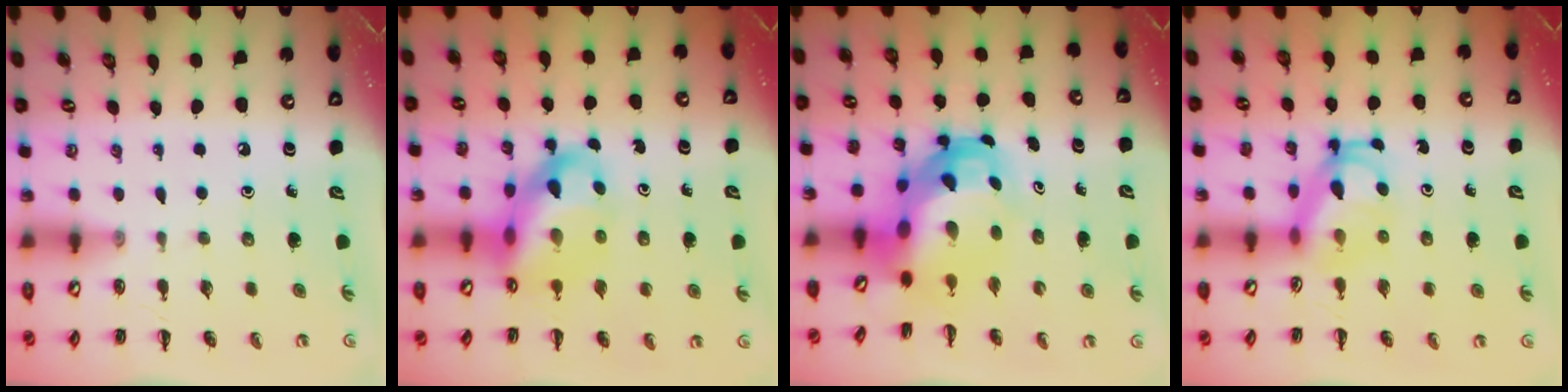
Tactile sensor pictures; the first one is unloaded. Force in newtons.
{"total": 11.4, "press": 11.0, "slide": 3.2}
{"total": 7.0, "press": 6.7, "slide": 2.1}
{"total": 5.4, "press": 5.3, "slide": 1.0}